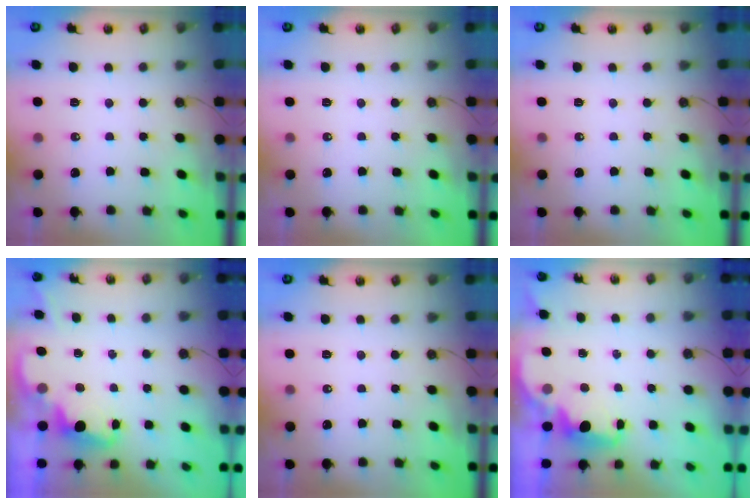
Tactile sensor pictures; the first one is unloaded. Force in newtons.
{"total": 0.0}
{"total": 0.0}
{"total": 2.0, "press": 2.0, "slide": 0.6}
{"total": 0.0}
{"total": 1.7, "press": 1.6, "slide": 0.5}